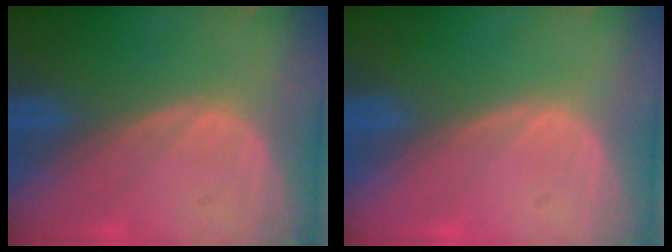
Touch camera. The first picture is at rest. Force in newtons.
{"total": 0.0}